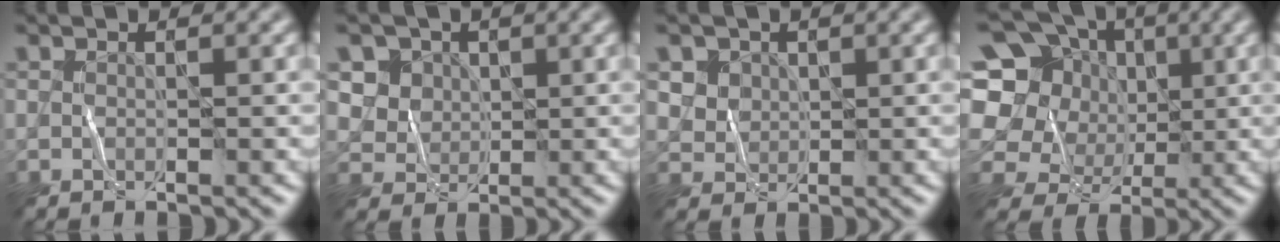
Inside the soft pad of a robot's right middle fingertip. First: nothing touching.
{"total": 5.0, "force": [2.1, 4.2, 1.9], "torque": [-0.043, 0.002, 0.036]}
{"total": 3.9, "force": [1.8, 3.1, 1.4], "torque": [-0.046, 0.002, 0.040]}
{"total": 14.8, "force": [1.7, 13.3, 6.1], "torque": [-0.166, 0.036, 0.012]}